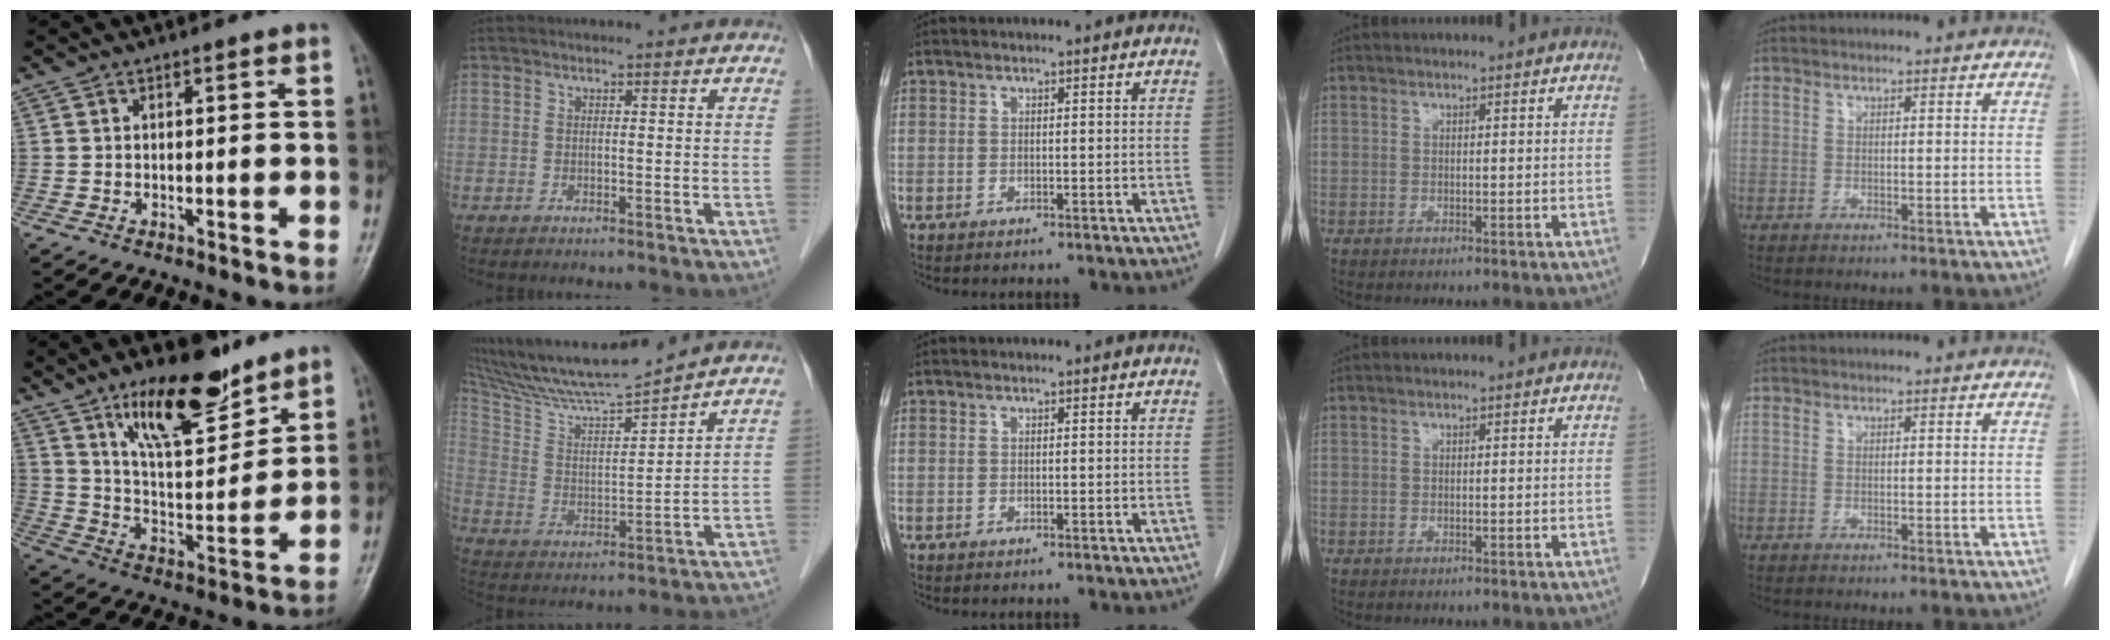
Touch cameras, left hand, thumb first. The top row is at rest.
{"thumb": {"total": 17.2, "force": [11.6, 6.3, 11.1], "torque": [-0.145, -0.072, 0.204]}, "index": {"total": 14.4, "force": [13.3, -0.7, 5.4], "torque": [-0.107, -0.002, 0.241]}}